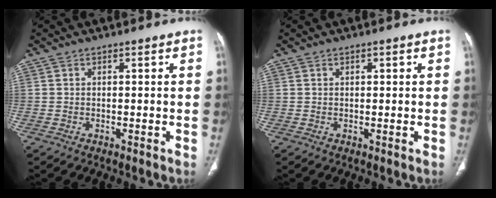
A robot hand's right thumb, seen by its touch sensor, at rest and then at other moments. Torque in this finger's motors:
{"motor_torque": [-0.20, -0.42, -0.43, 0.07, 0.04]}